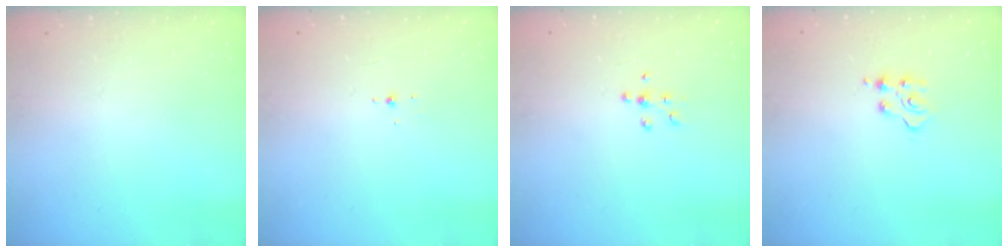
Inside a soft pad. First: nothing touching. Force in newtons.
{"total": 2.0, "press": 1.9, "slide": 0.8}
{"total": 4.8, "press": 4.6, "slide": 1.1}
{"total": 3.1, "press": 3.0, "slide": 0.5}